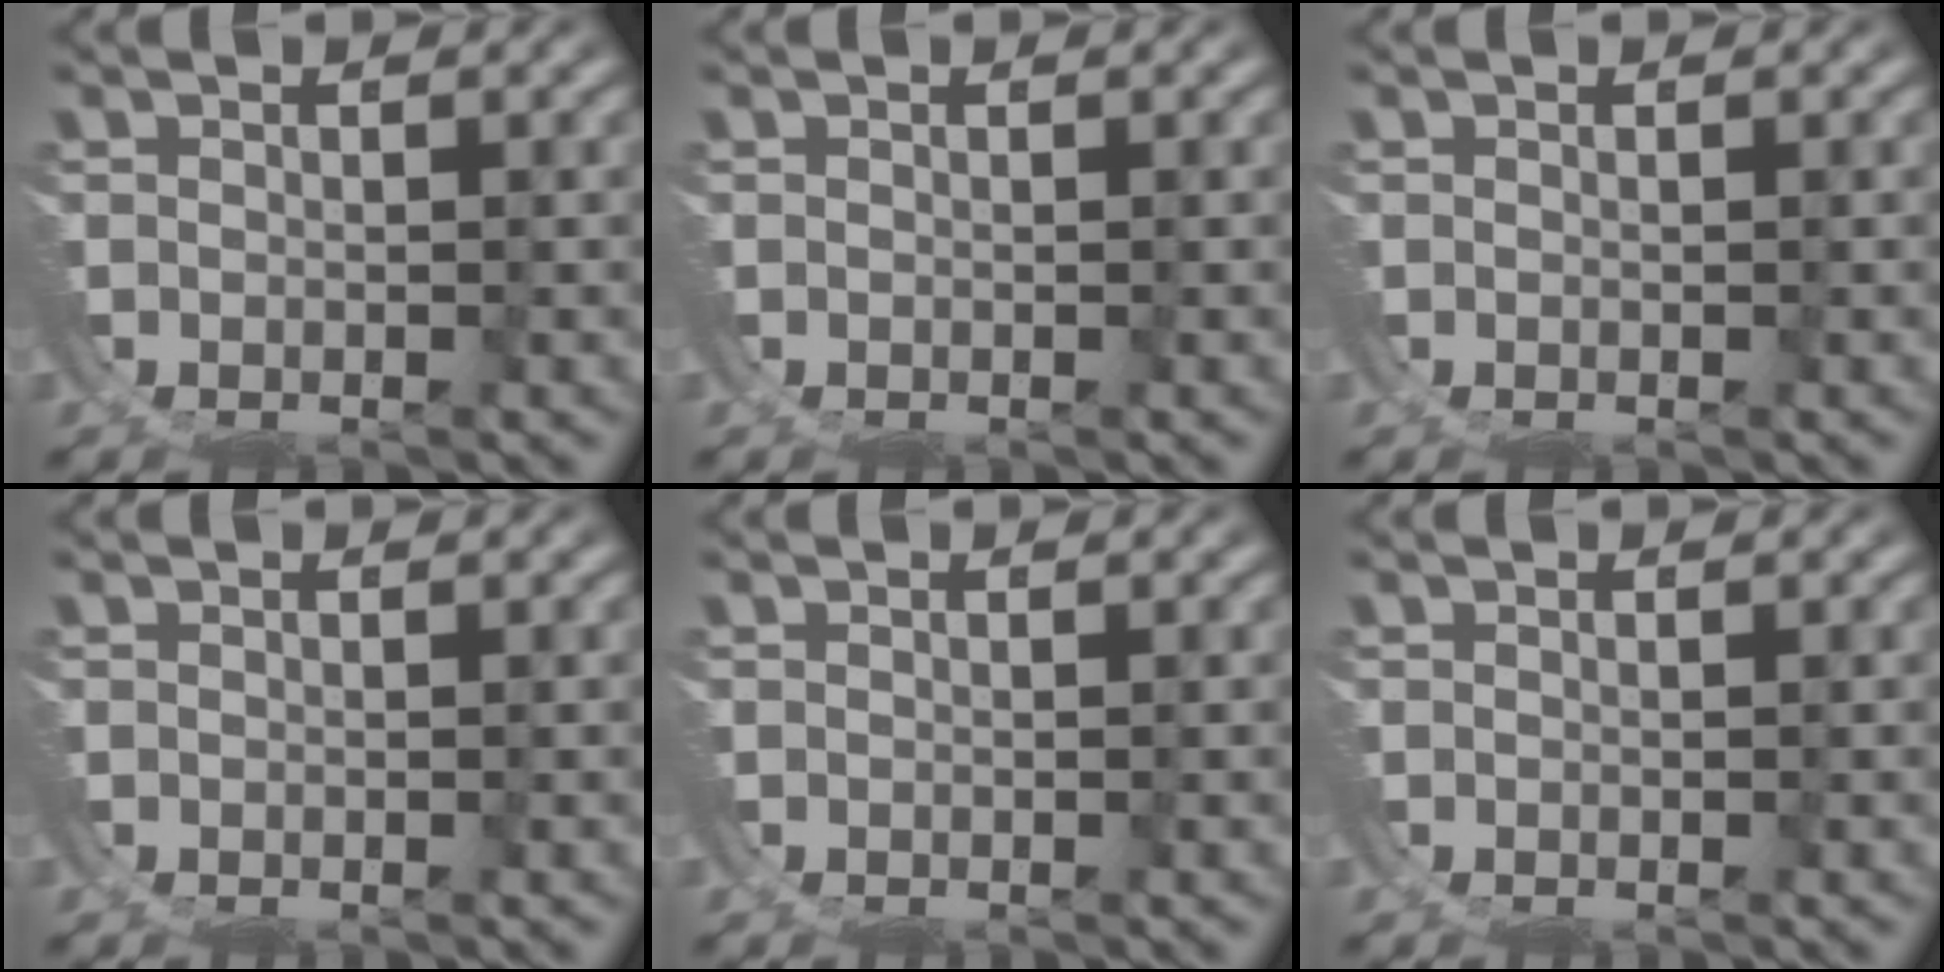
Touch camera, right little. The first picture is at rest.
{"total": 0.0}
{"total": 0.0}
{"total": 0.0}
{"total": 0.0}
{"total": 0.0}